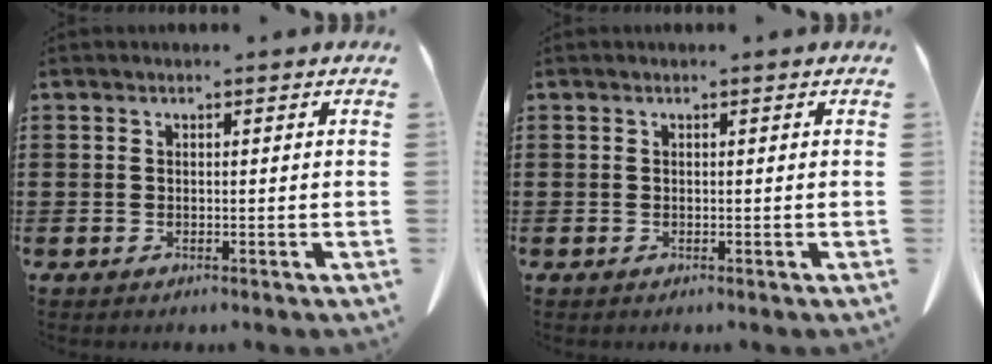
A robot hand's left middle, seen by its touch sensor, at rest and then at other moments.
{"total": 0.0}